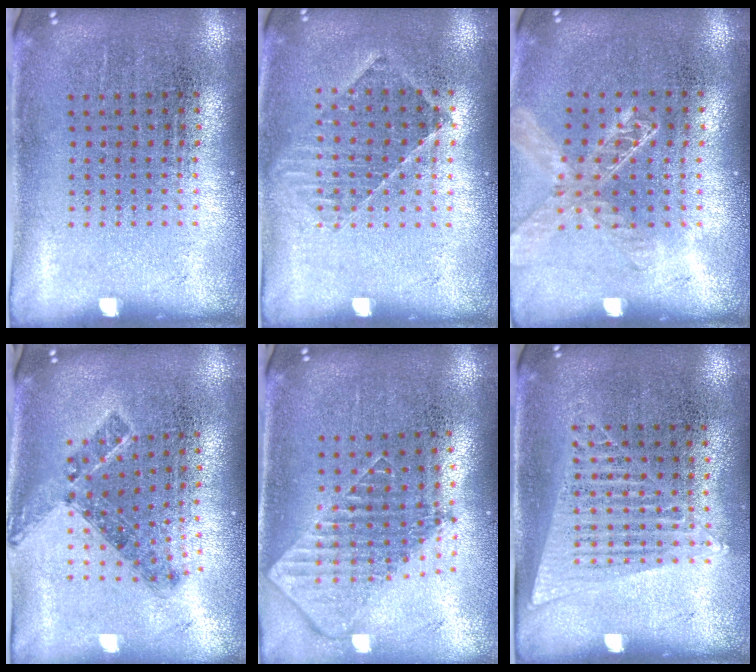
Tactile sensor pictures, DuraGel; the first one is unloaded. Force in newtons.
{"total": 1.0, "press": 1.0, "slide": 0.3}
{"total": 1.3, "press": 1.3, "slide": 0.2}
{"total": 0.8, "press": 0.7, "slide": 0.4}
{"total": 1.9, "press": 1.5, "slide": 1.2}
{"total": 1.3, "press": 1.2, "slide": 0.6}